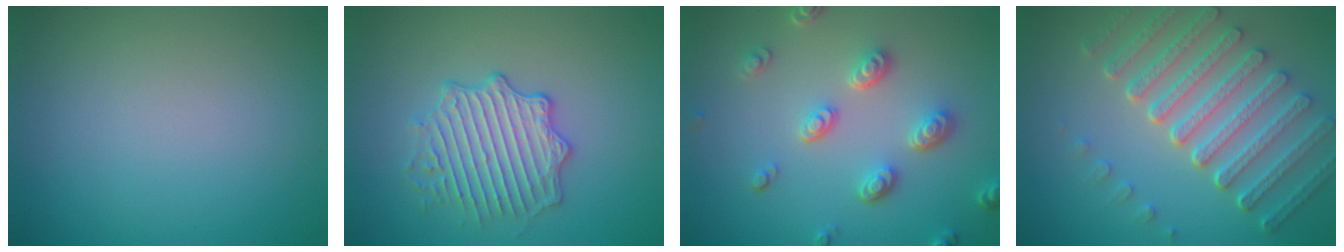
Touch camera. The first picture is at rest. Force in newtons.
{"total": 4.0, "press": 3.8, "slide": 1.2}
{"total": 4.0, "press": 3.3, "slide": 2.3}
{"total": 7.1, "press": 5.3, "slide": 4.7}